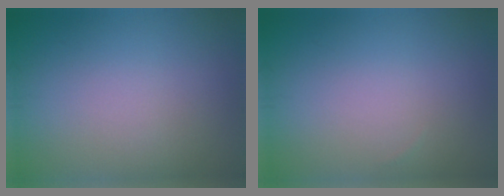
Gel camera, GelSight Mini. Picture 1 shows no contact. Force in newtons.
{"total": 0.0}